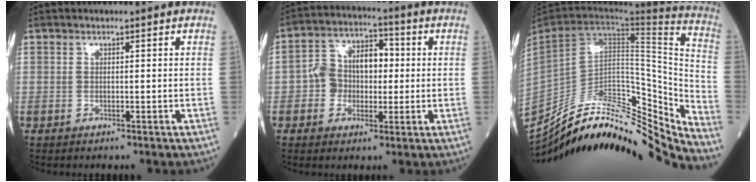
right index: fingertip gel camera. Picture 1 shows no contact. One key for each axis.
{"total": 8.2, "fx": -0.4, "fy": 6.0, "fz": 5.5, "tx": -0.092, "ty": 0.037, "tz": -0.009}
{"total": 29.2, "fx": -25.8, "fy": 4.5, "fz": 12.9, "tx": -0.176, "ty": 0.008, "tz": -0.386}